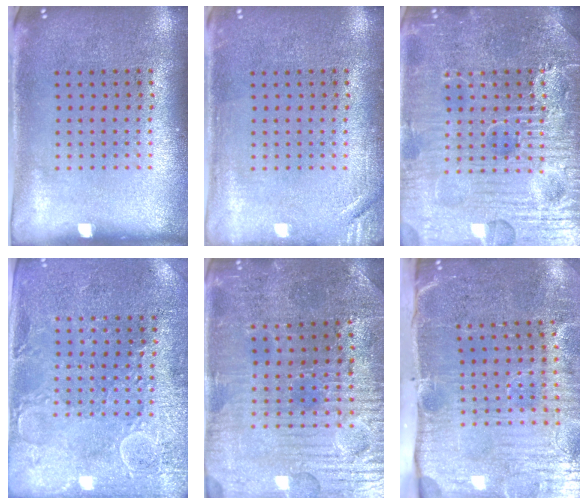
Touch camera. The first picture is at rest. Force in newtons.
{"total": 1.5, "press": 1.5, "slide": 0.3}
{"total": 7.6, "press": 7.6, "slide": 0.8}
{"total": 2.8, "press": 2.7, "slide": 0.7}
{"total": 3.6, "press": 3.6, "slide": 0.5}
{"total": 5.4, "press": 4.4, "slide": 3.1}